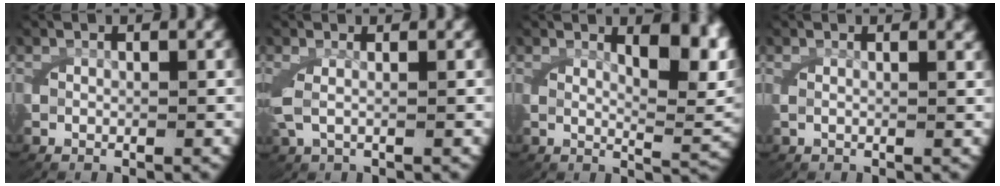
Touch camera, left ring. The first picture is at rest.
{"total": 1.9, "force": [0.1, 0.8, 1.7], "torque": [-0.056, -0.008, 0.010]}
{"total": 6.3, "force": [2.9, 1.7, 5.3], "torque": [-0.057, 0.000, 0.043]}
{"total": 1.3, "force": [0.7, -0.1, 1.0], "torque": [-0.024, -0.001, 0.012]}